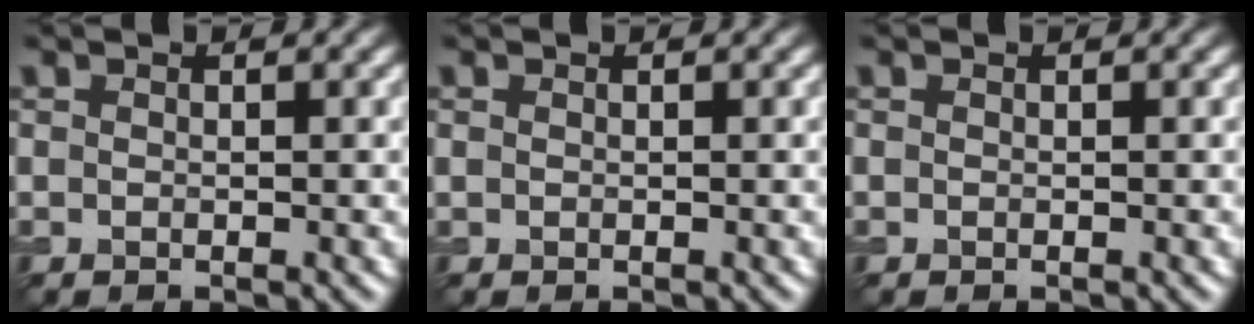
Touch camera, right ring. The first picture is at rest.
{"total": 0.0}
{"total": 0.0}